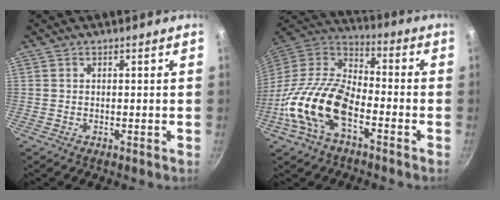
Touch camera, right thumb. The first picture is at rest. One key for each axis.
{"total": 18.0, "fx": -7.0, "fy": 9.6, "fz": 13.5, "tx": -0.242, "ty": 0.047, "tz": -0.153}